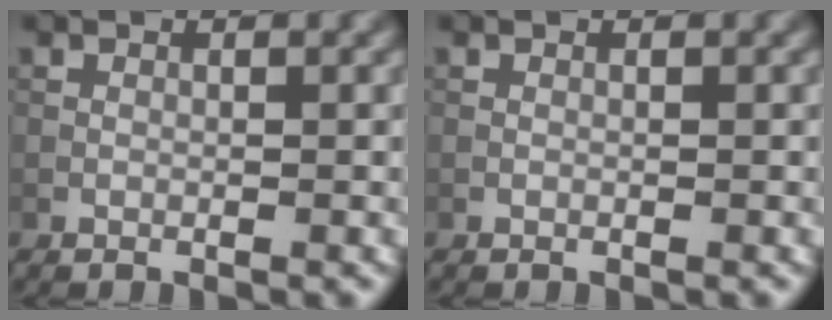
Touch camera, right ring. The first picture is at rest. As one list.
[{"total": 0.0}]